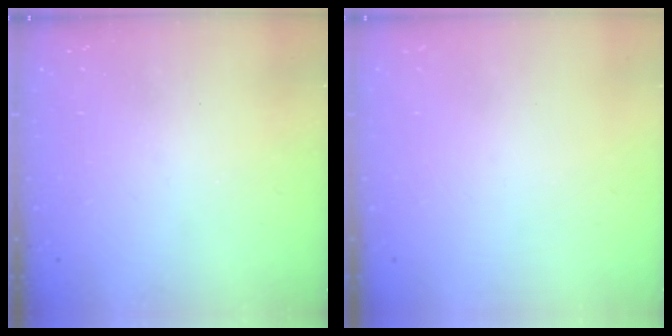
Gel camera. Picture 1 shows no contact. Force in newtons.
{"total": 0.0}